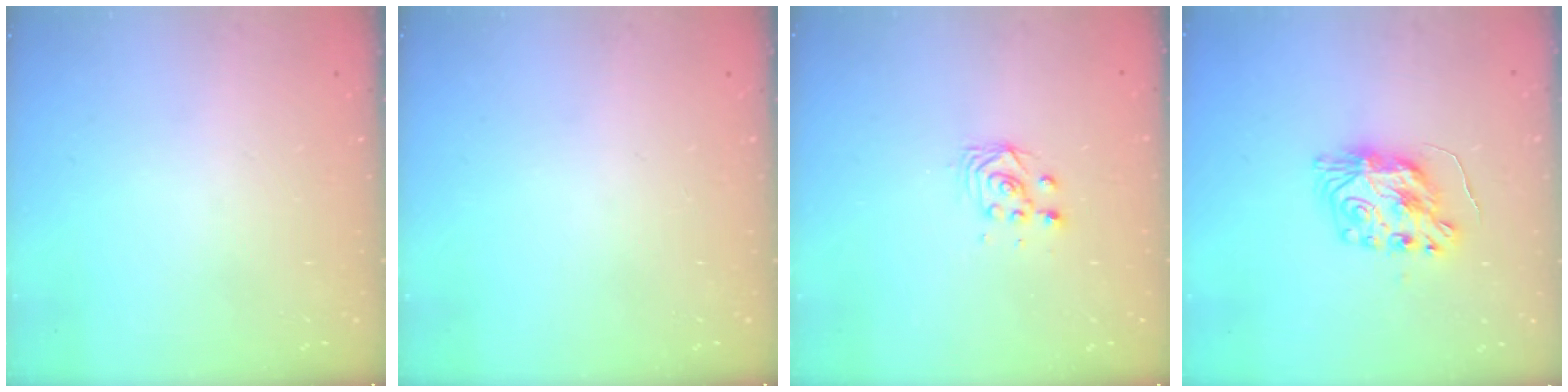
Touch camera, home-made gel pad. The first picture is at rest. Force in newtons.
{"total": 0.0}
{"total": 2.8, "press": 2.5, "slide": 1.3}
{"total": 9.4, "press": 9.4, "slide": 0.9}